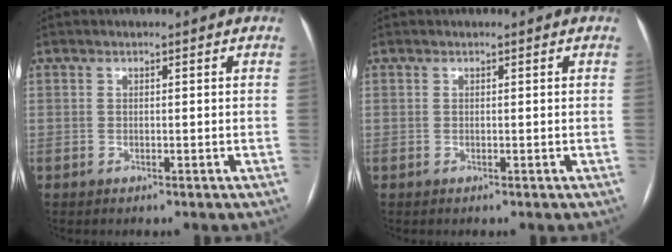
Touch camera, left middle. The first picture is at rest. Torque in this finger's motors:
{"motor_torque": [-0.01, 0.05, 0.04, 0.00]}